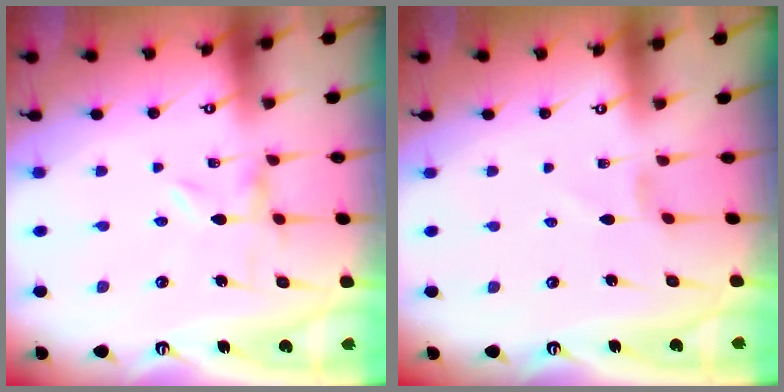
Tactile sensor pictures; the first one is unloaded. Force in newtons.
{"total": 1.0, "press": 1.0, "slide": 0.3}